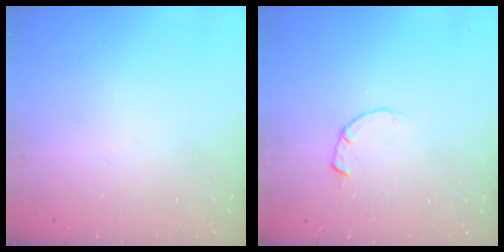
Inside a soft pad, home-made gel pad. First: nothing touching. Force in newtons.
{"total": 1.8, "press": 1.7, "slide": 0.3}